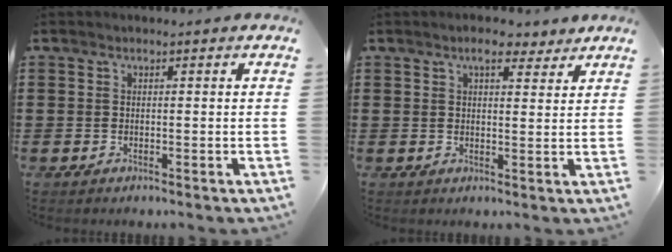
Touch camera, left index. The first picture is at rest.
{"total": 4.2, "force": [3.3, 1.2, 2.2], "torque": [-0.043, 0.000, 0.058]}